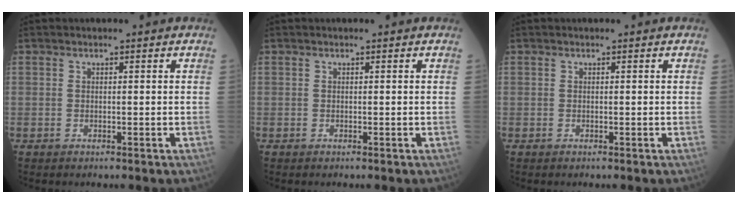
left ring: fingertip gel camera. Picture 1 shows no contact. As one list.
[{"total": 0.0}, {"total": 0.0}]